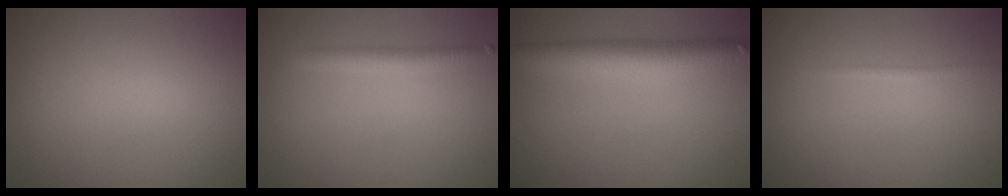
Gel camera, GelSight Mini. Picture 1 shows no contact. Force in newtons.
{"total": 2.3, "press": 2.3, "slide": 0.1}
{"total": 6.6, "press": 6.6, "slide": 0.4}
{"total": 0.8, "press": 0.8, "slide": 0.0}